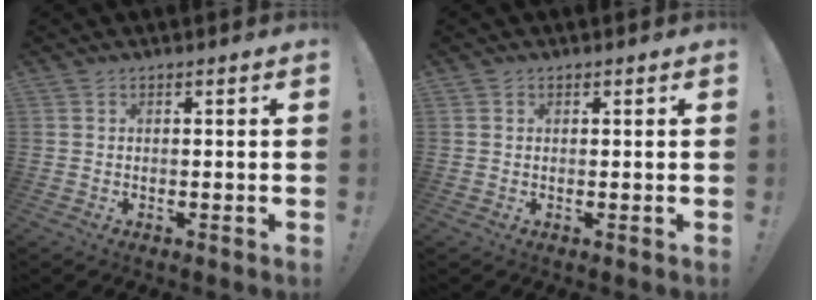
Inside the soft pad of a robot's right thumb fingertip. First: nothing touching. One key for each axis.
{"total": 0.5, "fx": 0.3, "fy": 0.5, "fz": 0.0, "tx": 0.006, "ty": -0.001, "tz": 0.003}